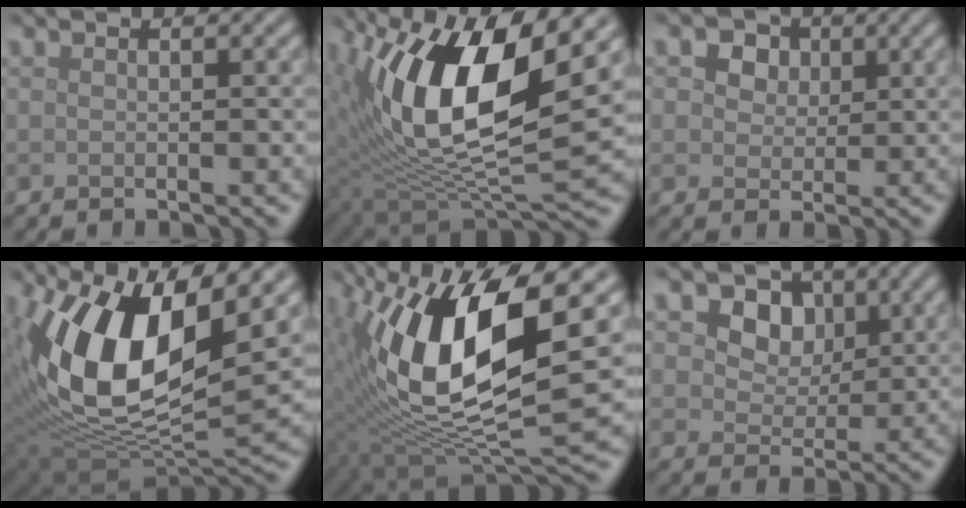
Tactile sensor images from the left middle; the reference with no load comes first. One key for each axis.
{"total": 14.2, "fx": 4.4, "fy": 5.1, "fz": 12.5, "tx": -0.225, "ty": 0.002, "tz": 0.076}
{"total": 7.1, "fx": 3.8, "fy": 4.9, "fz": 3.5, "tx": -0.061, "ty": 0.015, "tz": 0.037}
{"total": 14.4, "fx": 3.9, "fy": 6.9, "fz": 12.0, "tx": -0.228, "ty": -0.002, "tz": 0.066}
{"total": 13.8, "fx": 2.8, "fy": 5.1, "fz": 12.5, "tx": -0.238, "ty": -0.009, "tz": 0.054}
{"total": 6.9, "fx": 3.3, "fy": 5.1, "fz": 3.3, "tx": -0.076, "ty": -0.003, "tz": 0.058}